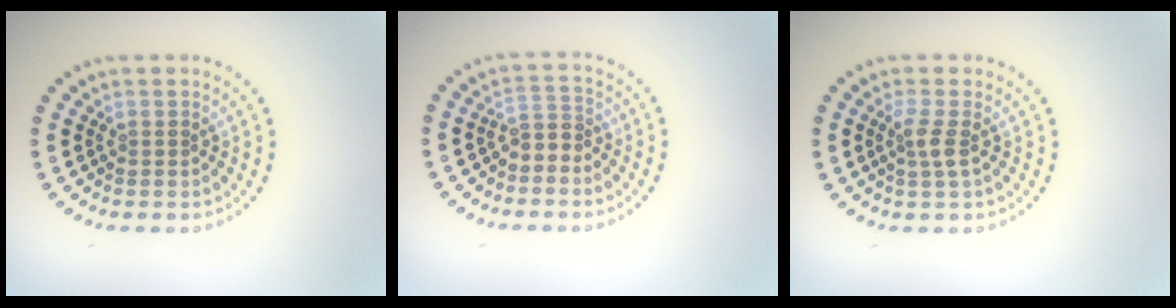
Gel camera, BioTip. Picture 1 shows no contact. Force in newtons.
{"total": 1.8, "press": 1.5, "slide": 1.0}
{"total": 1.8, "press": 1.5, "slide": 1.0}